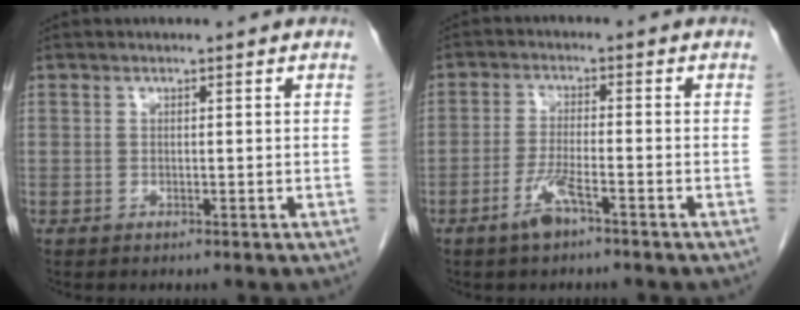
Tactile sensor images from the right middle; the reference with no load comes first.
{"total": 4.2, "force": [-2.7, 0.5, 3.2], "torque": [-0.070, -0.003, -0.052]}